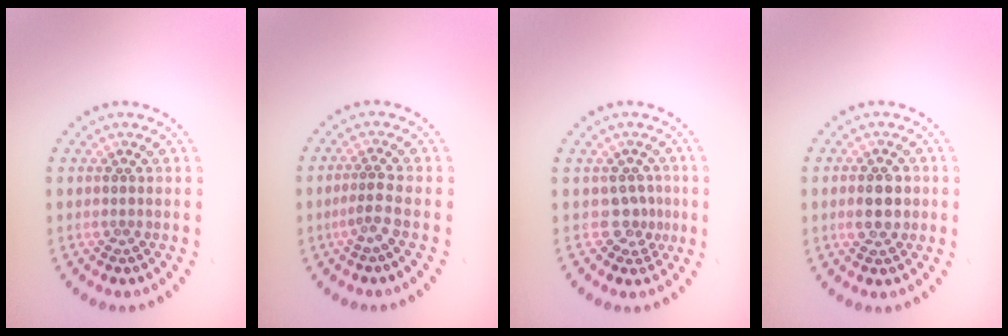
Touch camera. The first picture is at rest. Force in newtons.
{"total": 1.7, "press": 1.1, "slide": 1.3}
{"total": 2.1, "press": 1.4, "slide": 1.6}
{"total": 2.9, "press": 2.9, "slide": 0.1}